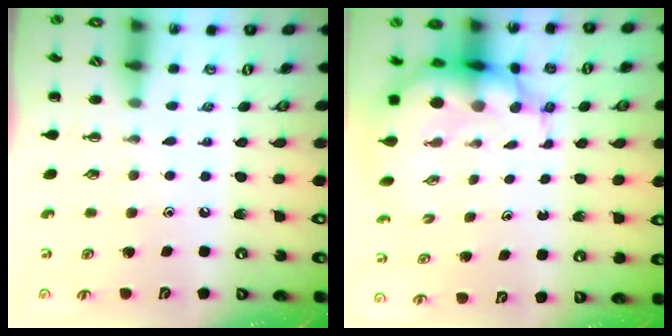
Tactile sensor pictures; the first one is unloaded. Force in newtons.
{"total": 8.7, "press": 8.4, "slide": 2.2}